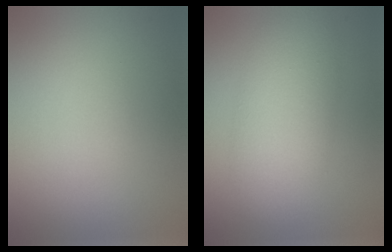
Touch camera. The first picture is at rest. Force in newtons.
{"total": 5.9, "press": 5.9, "slide": 0.2}